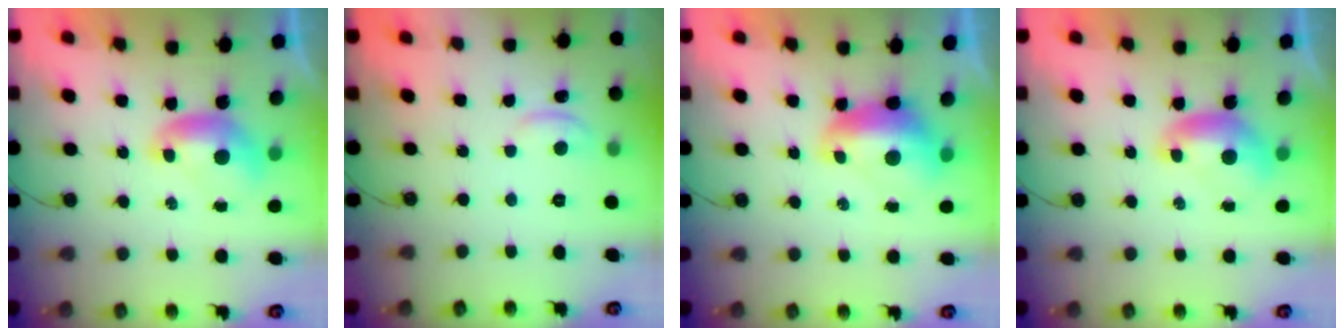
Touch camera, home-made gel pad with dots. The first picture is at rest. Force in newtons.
{"total": 1.8, "press": 1.8, "slide": 0.4}
{"total": 2.2, "press": 2.1, "slide": 0.8}
{"total": 0.0}